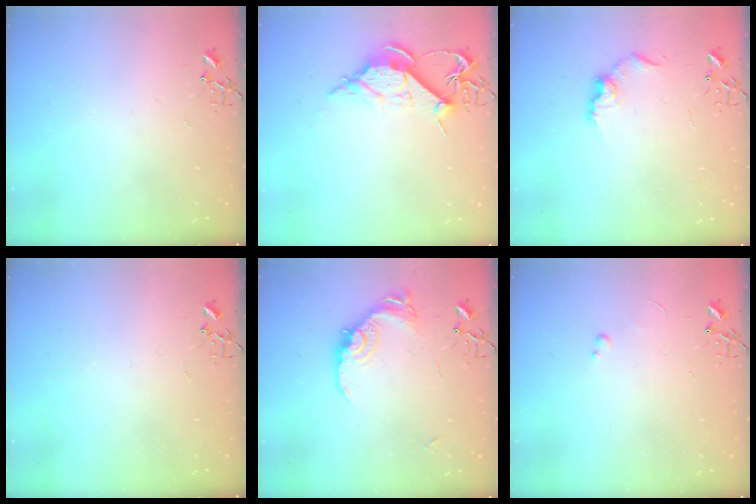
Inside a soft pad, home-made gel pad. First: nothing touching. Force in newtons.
{"total": 10.4, "press": 10.3, "slide": 1.1}
{"total": 9.1, "press": 9.1, "slide": 0.3}
{"total": 0.0}
{"total": 15.0, "press": 15.0, "slide": 0.8}
{"total": 2.0, "press": 2.0, "slide": 0.3}